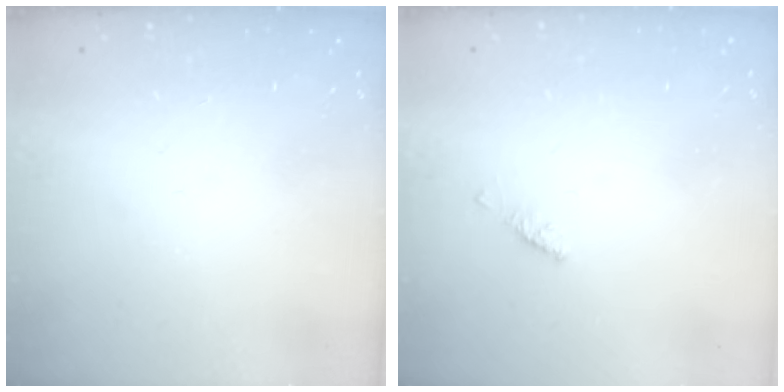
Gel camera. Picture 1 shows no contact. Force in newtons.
{"total": 2.1, "press": 2.0, "slide": 0.6}